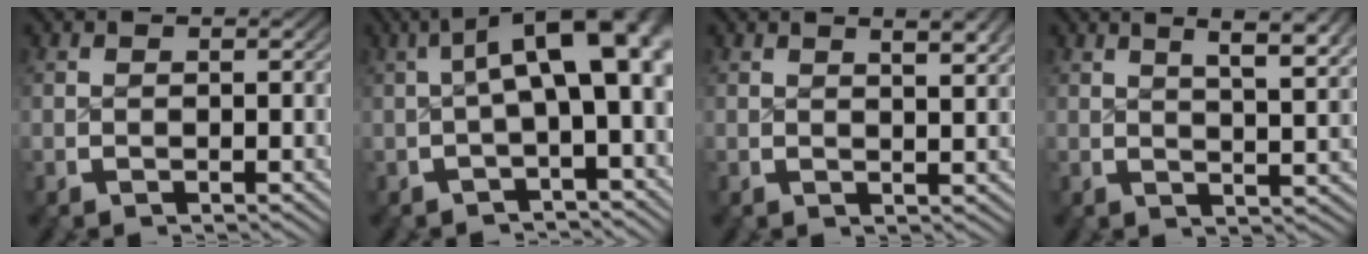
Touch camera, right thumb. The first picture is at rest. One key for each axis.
{"total": 8.0, "fx": 1.0, "fy": 3.2, "fz": 7.2, "tx": -0.092, "ty": 0.021, "tz": 0.012}
{"total": 2.4, "fx": 1.6, "fy": 0.2, "fz": 1.8, "tx": -0.019, "ty": 0.002, "tz": 0.029}
{"total": 5.5, "fx": 3.2, "fy": 1.4, "fz": 4.2, "tx": -0.051, "ty": 0.011, "tz": 0.050}